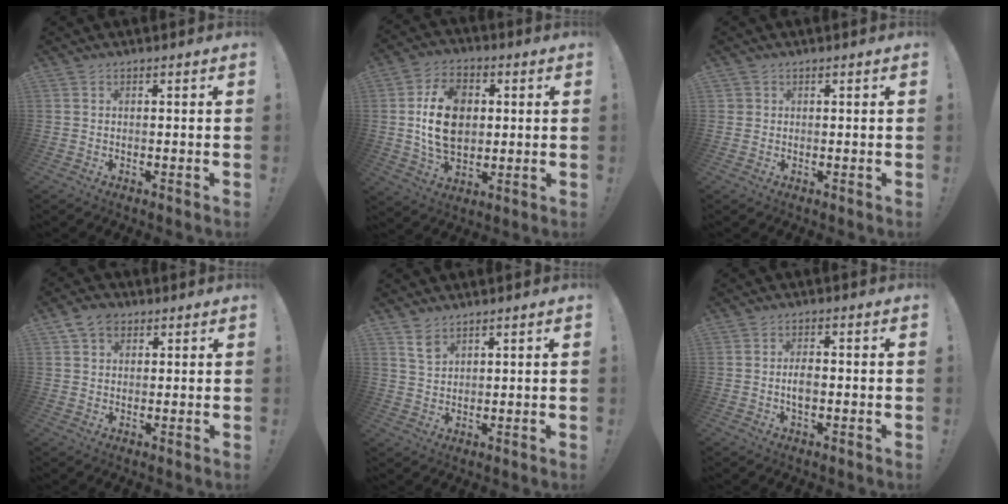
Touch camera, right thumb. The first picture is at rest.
{"total": 16.8, "force": [1.5, 12.0, 11.5], "torque": [-0.199, 0.004, 0.027]}
{"total": 1.2, "force": [0.5, 1.1, 0.2], "torque": [-0.005, 0.001, 0.009]}
{"total": 6.0, "force": [3.0, 4.3, 2.8], "torque": [-0.041, -0.005, 0.056]}
{"total": 4.9, "force": [3.5, 2.7, 2.0], "torque": [-0.025, -0.022, 0.065]}
{"total": 3.7, "force": [-0.7, 1.8, 3.2], "torque": [-0.051, 0.000, -0.017]}